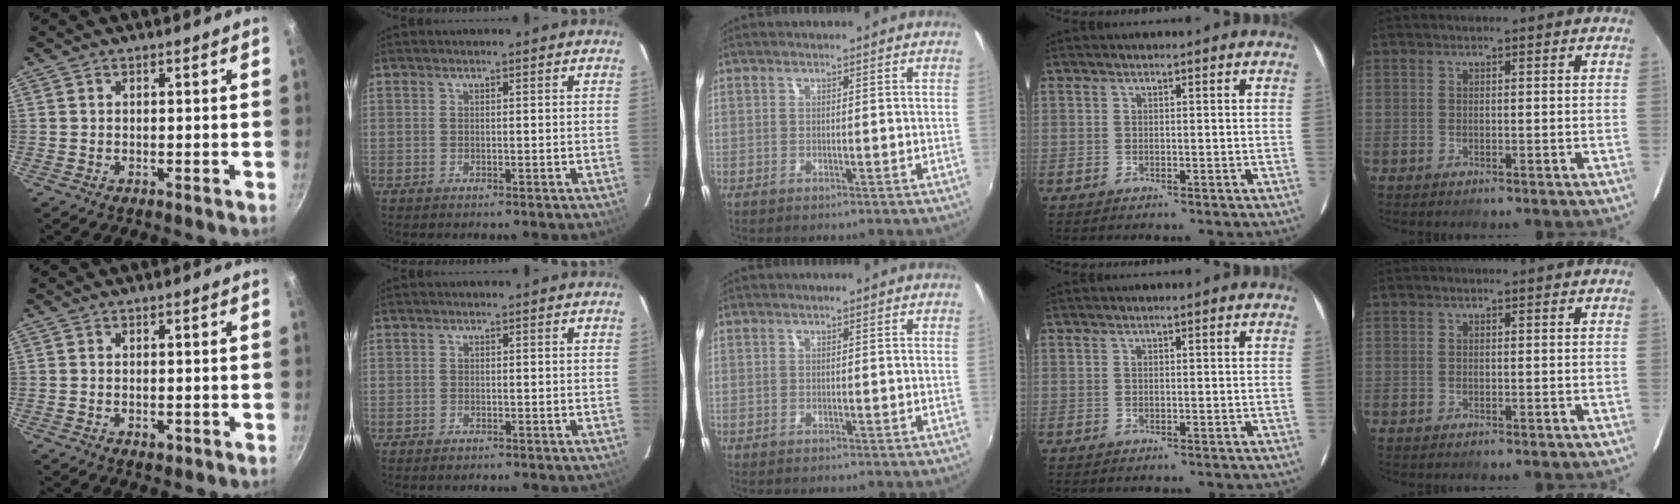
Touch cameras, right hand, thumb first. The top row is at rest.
{"thumb": {"total": 1.5, "force": [-0.6, 0.9, 1.1], "torque": [-0.016, 0.000, -0.010]}, "index": {"total": 1.0, "force": [-0.7, 0.6, 0.3], "torque": [-0.006, 0.000, -0.012]}}